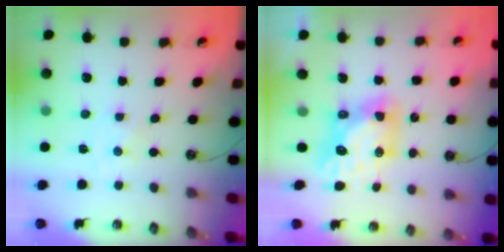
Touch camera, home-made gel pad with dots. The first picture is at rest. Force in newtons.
{"total": 9.4, "press": 9.3, "slide": 1.5}